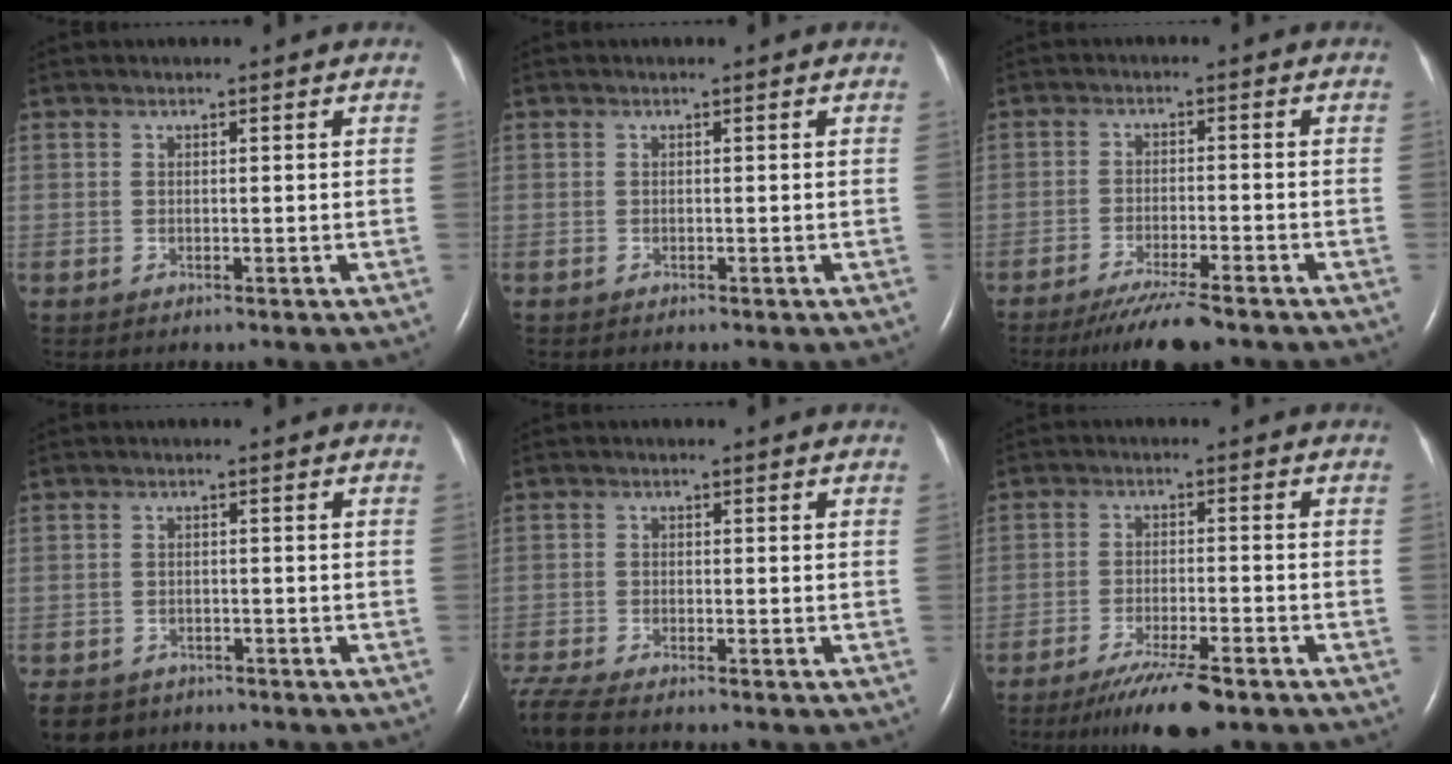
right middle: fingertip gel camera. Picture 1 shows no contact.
{"total": 0.0}
{"total": 7.7, "force": [-6.1, 0.3, 4.6], "torque": [-0.079, -0.021, -0.103]}
{"total": 6.8, "force": [-5.2, 4.2, 1.4], "torque": [-0.033, -0.006, -0.077]}
{"total": 6.7, "force": [-5.9, 1.0, 3.0], "torque": [-0.069, -0.017, -0.108]}
{"total": 9.1, "force": [-6.7, 1.1, 6.1], "torque": [-0.105, -0.022, -0.110]}